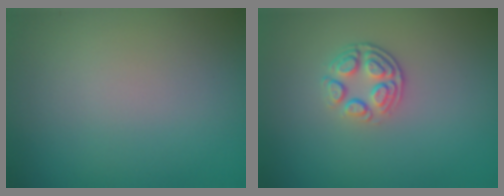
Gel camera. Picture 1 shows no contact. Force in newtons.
{"total": 3.0, "press": 2.3, "slide": 1.9}